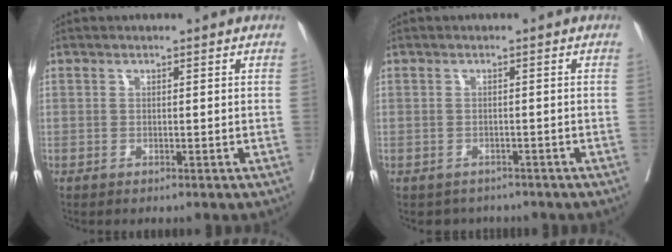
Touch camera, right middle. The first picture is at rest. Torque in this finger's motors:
{"motor_torque": [0.14, -0.09, -0.01, 0.01]}